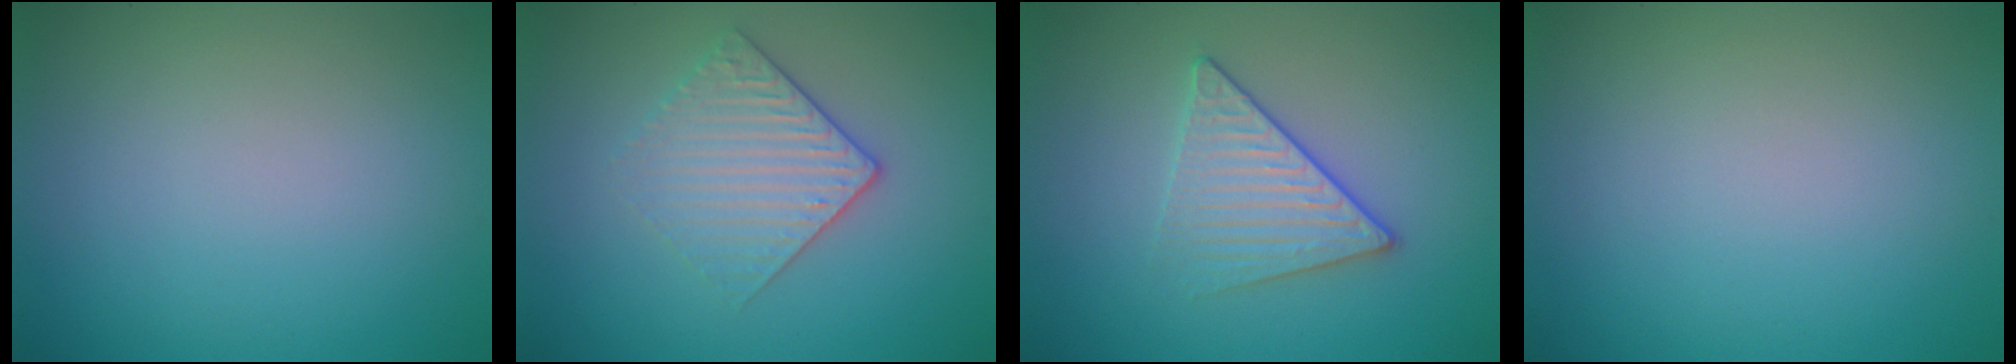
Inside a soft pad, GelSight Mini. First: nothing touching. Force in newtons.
{"total": 3.1, "press": 2.8, "slide": 1.3}
{"total": 3.1, "press": 2.9, "slide": 1.2}
{"total": 0.0}